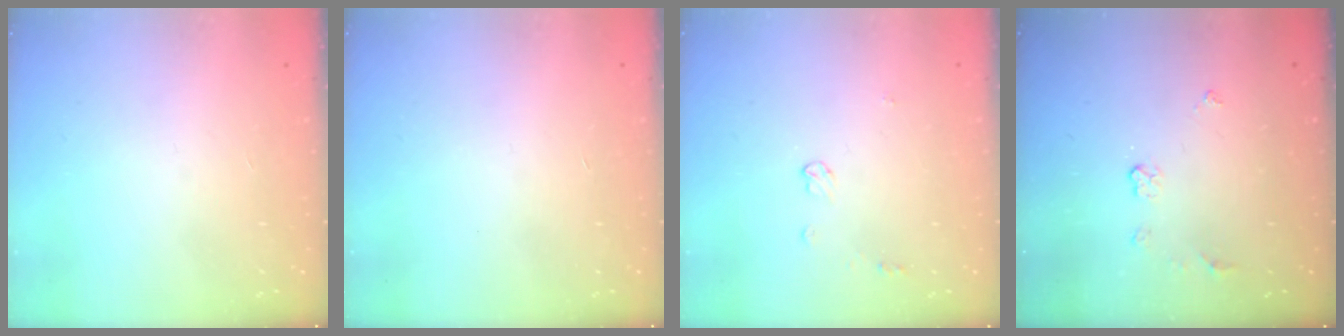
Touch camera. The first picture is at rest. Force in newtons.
{"total": 0.0}
{"total": 5.3, "press": 5.3, "slide": 0.2}
{"total": 3.7, "press": 3.6, "slide": 0.5}